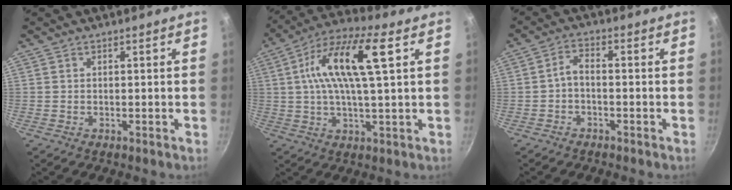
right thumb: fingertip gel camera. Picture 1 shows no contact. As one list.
[{"total": 15.3, "force": [3.9, 4.2, 14.1], "torque": [-0.280, 0.021, 0.064]}, {"total": 3.1, "force": [-1.0, 1.5, 2.5], "torque": [-0.044, 0.021, -0.025]}]